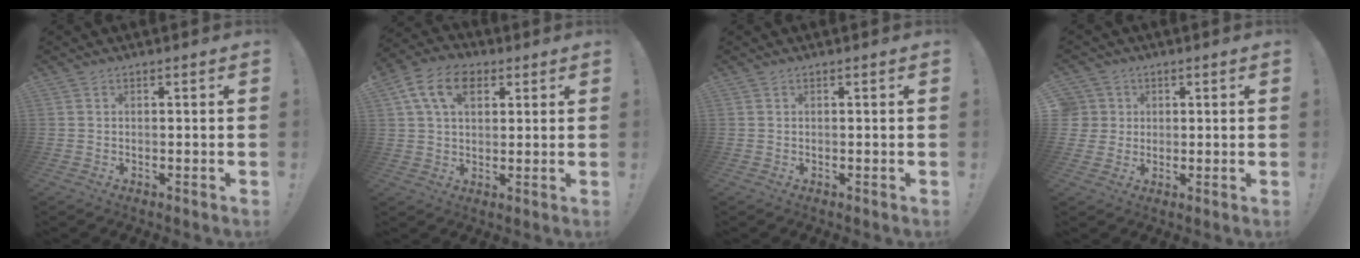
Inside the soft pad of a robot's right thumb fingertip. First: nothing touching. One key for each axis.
{"total": 11.4, "fx": 4.7, "fy": 7.3, "fz": 7.5, "tx": -0.123, "ty": 0.004, "tz": 0.088}
{"total": 0.0}
{"total": 5.2, "fx": 1.3, "fy": 5.0, "fz": 0.7, "tx": -0.019, "ty": 0.002, "tz": 0.029}